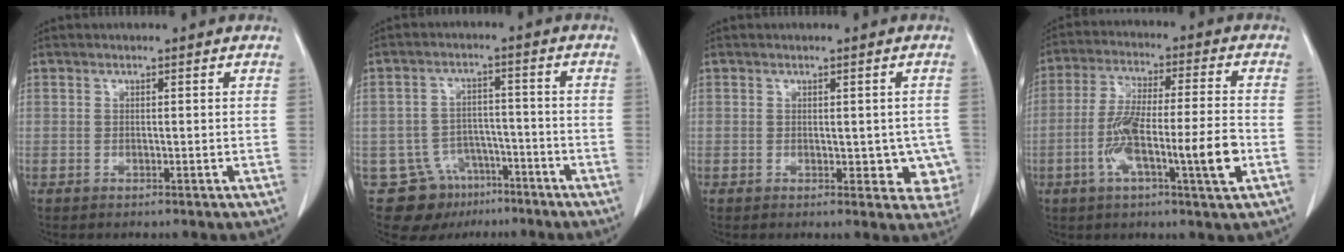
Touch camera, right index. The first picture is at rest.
{"total": 9.7, "force": [-6.2, 7.2, 2.0], "torque": [-0.039, 0.023, -0.089]}
{"total": 5.0, "force": [-0.3, 3.1, 3.9], "torque": [-0.018, 0.003, 0.001]}
{"total": 13.2, "force": [-3.8, 1.1, 12.6], "torque": [-0.225, 0.001, -0.069]}